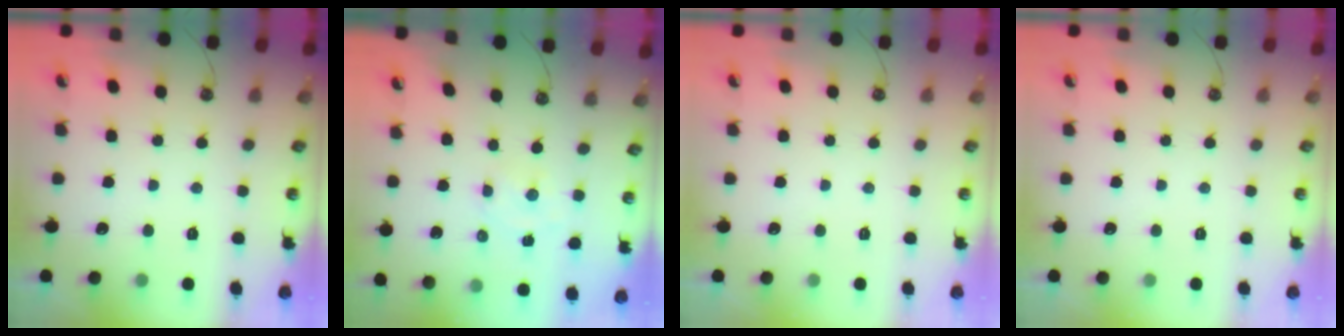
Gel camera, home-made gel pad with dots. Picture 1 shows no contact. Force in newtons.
{"total": 2.6, "press": 2.6, "slide": 0.1}
{"total": 0.0}
{"total": 0.0}